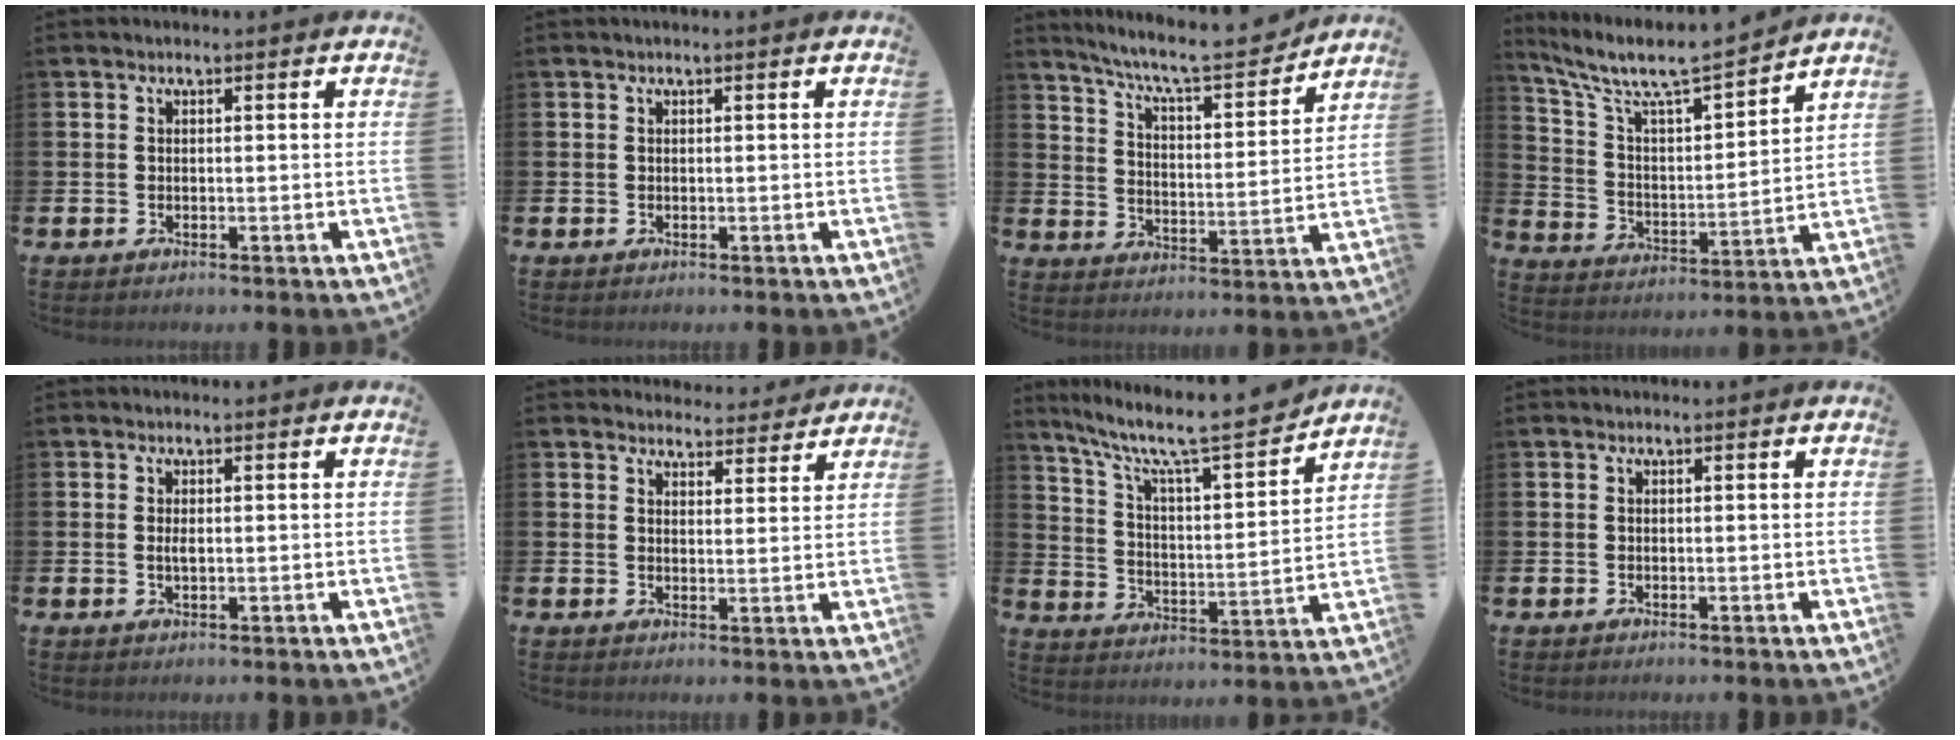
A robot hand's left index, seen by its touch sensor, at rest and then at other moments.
{"total": 0.0}
{"total": 8.7, "force": [8.0, 1.1, 3.2], "torque": [-0.090, -0.056, 0.137]}
{"total": 8.9, "force": [8.0, 1.0, 3.8], "torque": [-0.112, -0.057, 0.133]}
{"total": 1.1, "force": [0.2, 0.4, 1.0], "torque": [-0.020, 0.003, 0.001]}
{"total": 4.1, "force": [4.0, 0.9, -0.1], "torque": [0.001, -0.024, 0.072]}
{"total": 10.0, "force": [8.8, 1.1, 4.7], "torque": [-0.123, -0.063, 0.146]}
{"total": 0.0}